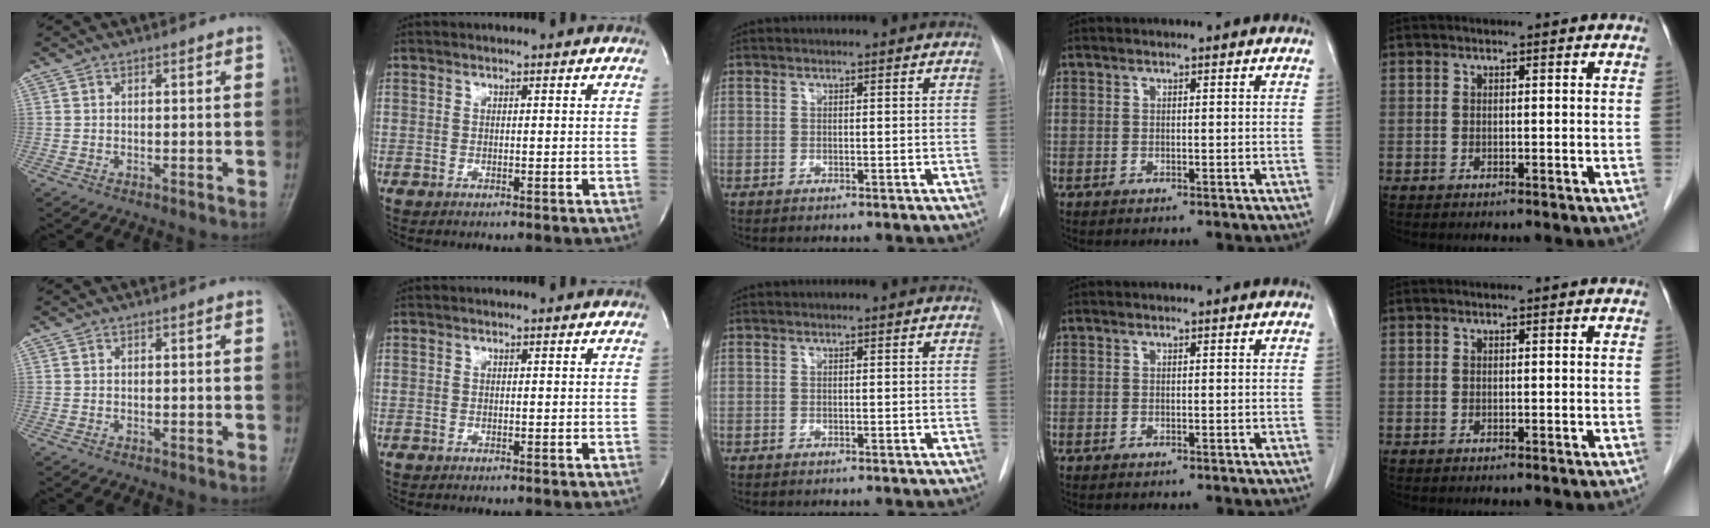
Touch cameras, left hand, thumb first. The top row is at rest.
{}